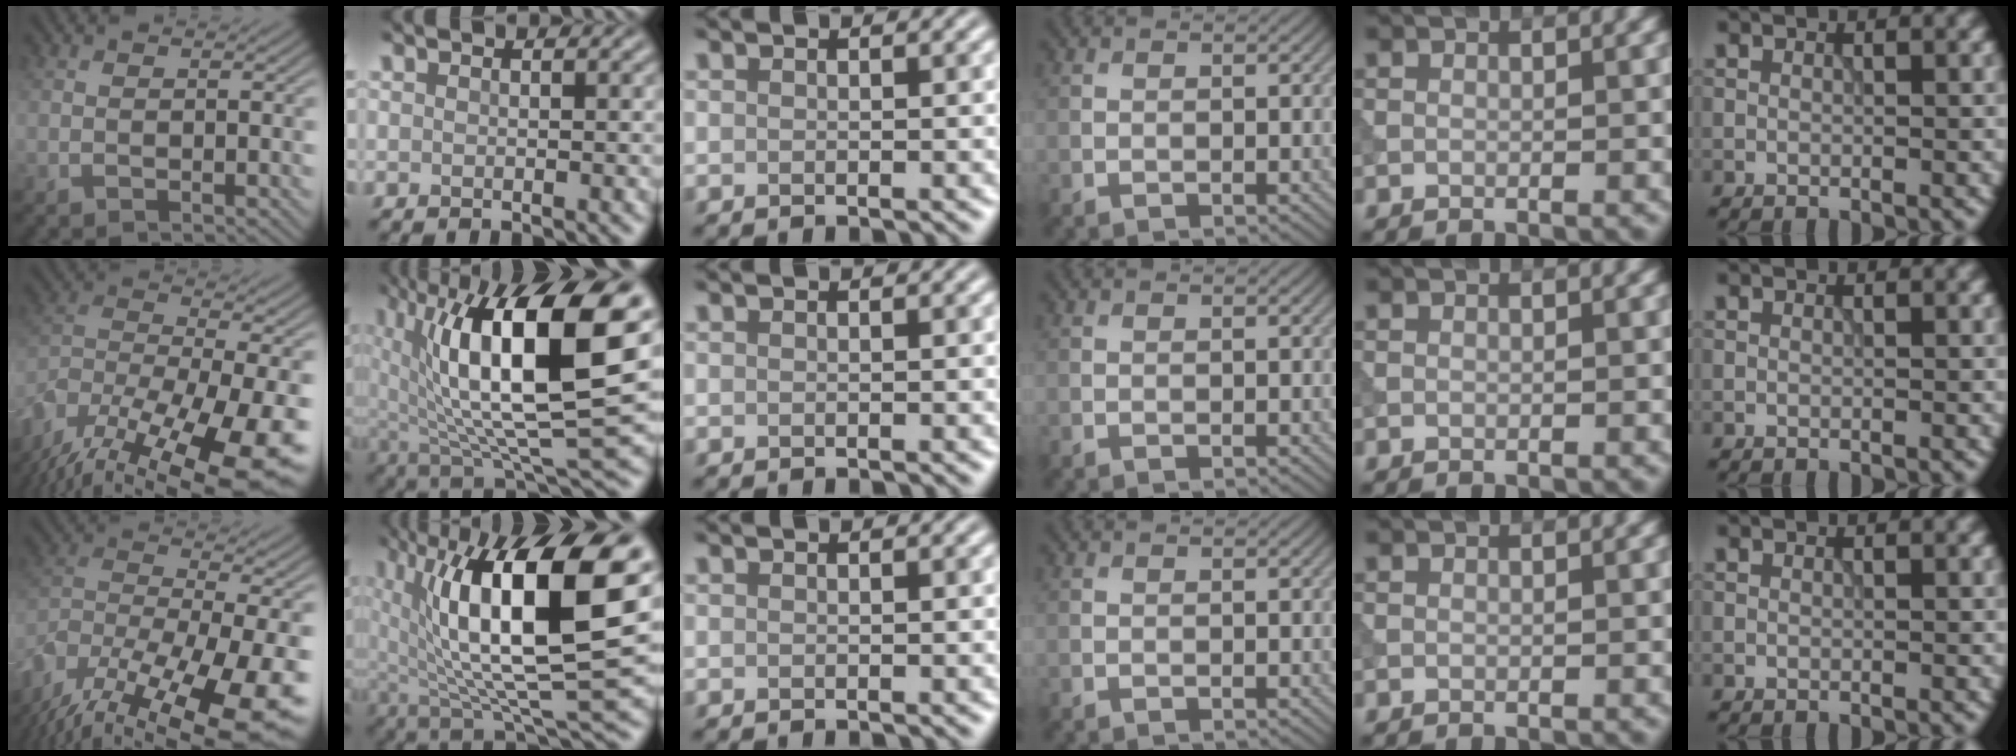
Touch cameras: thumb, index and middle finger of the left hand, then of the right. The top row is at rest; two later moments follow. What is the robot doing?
{"motion": "extract", "object": "tissue"}